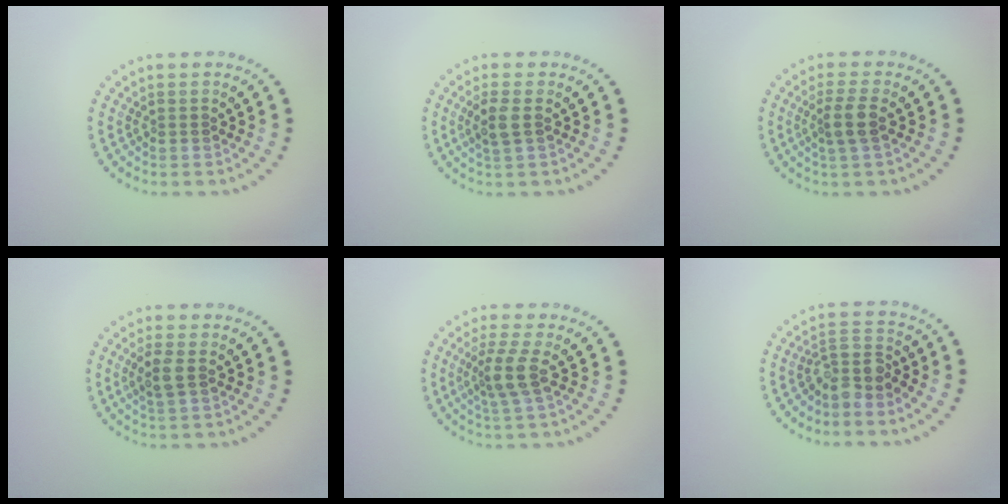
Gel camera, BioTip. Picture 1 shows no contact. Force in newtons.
{"total": 2.0, "press": 1.9, "slide": 0.6}
{"total": 2.3, "press": 2.1, "slide": 1.1}
{"total": 2.0, "press": 1.9, "slide": 0.6}
{"total": 3.0, "press": 2.3, "slide": 1.9}
{"total": 2.9, "press": 2.2, "slide": 1.9}